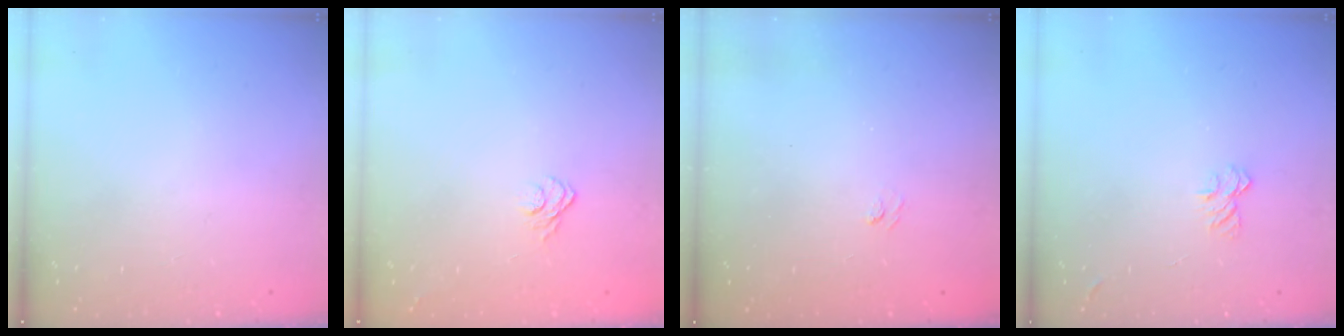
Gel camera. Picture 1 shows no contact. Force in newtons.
{"total": 7.4, "press": 7.3, "slide": 1.2}
{"total": 1.9, "press": 1.7, "slide": 0.9}
{"total": 5.2, "press": 5.2, "slide": 0.1}